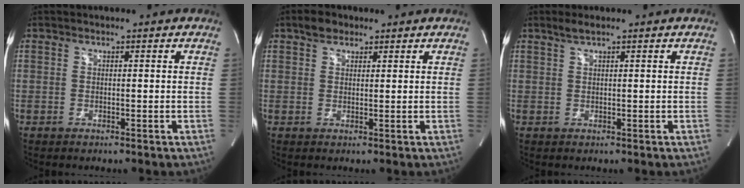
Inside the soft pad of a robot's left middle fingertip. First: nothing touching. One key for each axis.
{"total": 2.8, "fx": 1.9, "fy": 1.7, "fz": 1.1, "tx": -0.025, "ty": 0.013, "tz": 0.032}
{"total": 1.5, "fx": 1.2, "fy": 0.1, "fz": 1.0, "tx": -0.027, "ty": 0.007, "tz": 0.025}